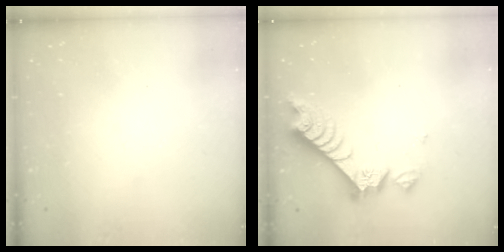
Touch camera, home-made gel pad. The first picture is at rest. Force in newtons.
{"total": 8.5, "press": 8.4, "slide": 0.8}